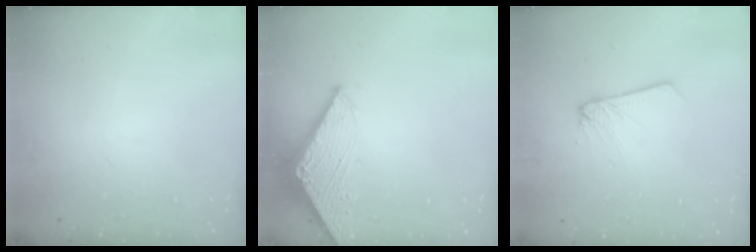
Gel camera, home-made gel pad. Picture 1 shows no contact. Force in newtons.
{"total": 2.8, "press": 2.8, "slide": 0.3}
{"total": 2.2, "press": 2.2, "slide": 0.2}